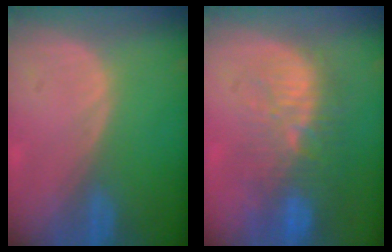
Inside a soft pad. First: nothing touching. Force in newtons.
{"total": 10.9, "press": 9.6, "slide": 5.1}